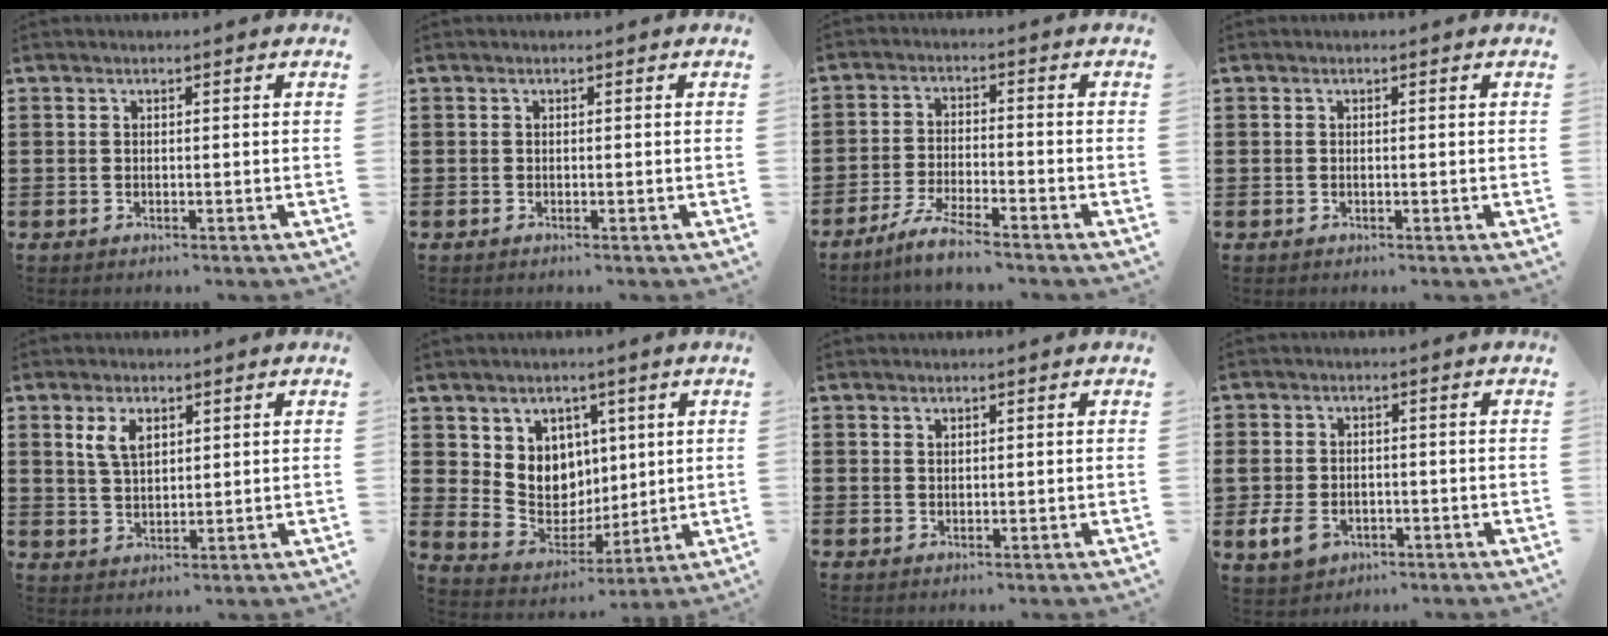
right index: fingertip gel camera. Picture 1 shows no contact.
{"total": 0.0}
{"total": 4.9, "force": [-4.4, 0.0, 2.1], "torque": [-0.050, -0.006, -0.087]}
{"total": 0.0}
{"total": 4.2, "force": [2.0, 2.2, 3.0], "torque": [-0.067, 0.009, 0.034]}
{"total": 7.6, "force": [3.1, 6.9, 0.8], "torque": [-0.046, -0.031, 0.062]}
{"total": 0.9, "force": [0.8, 0.4, 0.1], "torque": [-0.003, 0.002, 0.015]}
{"total": 4.6, "force": [-1.6, 3.2, 2.9], "torque": [-0.083, -0.002, -0.037]}